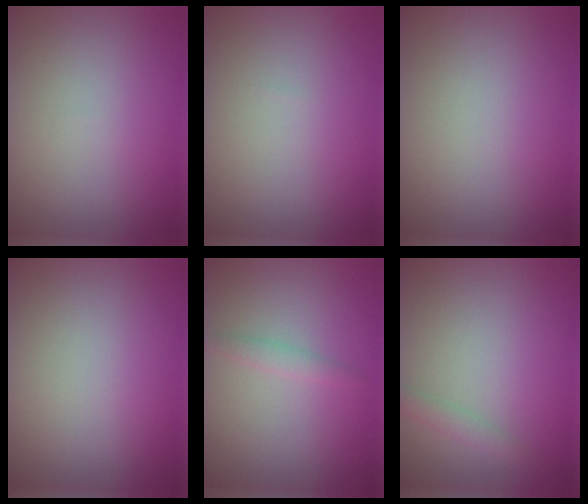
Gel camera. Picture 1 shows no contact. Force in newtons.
{"total": 0.0}
{"total": 0.0}
{"total": 0.0}
{"total": 1.1, "press": 1.1, "slide": 0.0}
{"total": 1.2, "press": 1.2, "slide": 0.2}